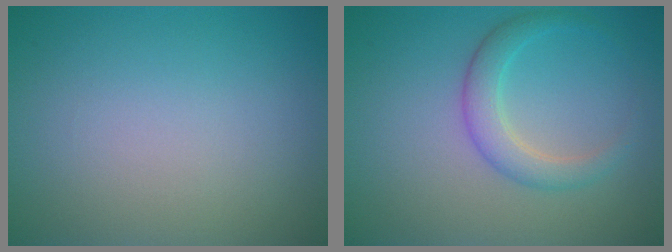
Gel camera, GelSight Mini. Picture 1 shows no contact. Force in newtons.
{"total": 2.8, "press": 2.8, "slide": 0.0}